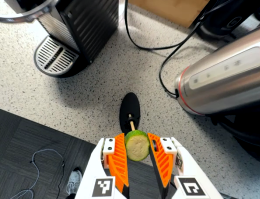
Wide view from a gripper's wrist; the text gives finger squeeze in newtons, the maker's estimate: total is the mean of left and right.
{"total": 9.0, "left": 8.4, "right": 9.5}